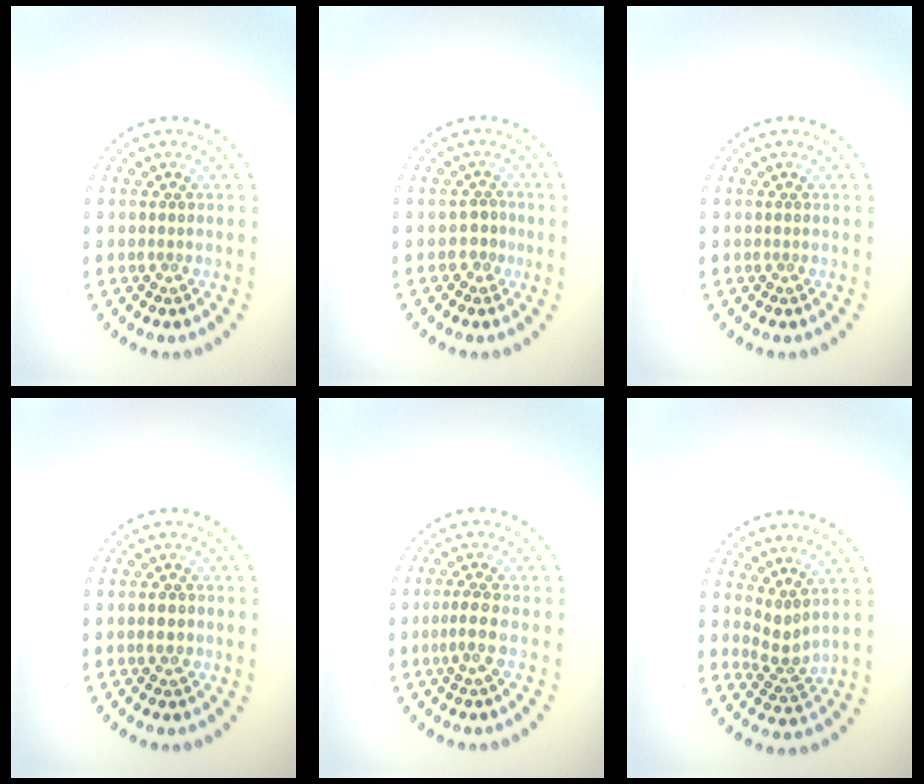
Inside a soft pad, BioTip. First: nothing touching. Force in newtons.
{"total": 1.2, "press": 0.9, "slide": 0.8}
{"total": 0.0}
{"total": 1.2, "press": 1.1, "slide": 0.2}
{"total": 1.7, "press": 1.3, "slide": 1.0}
{"total": 2.1, "press": 1.5, "slide": 1.4}